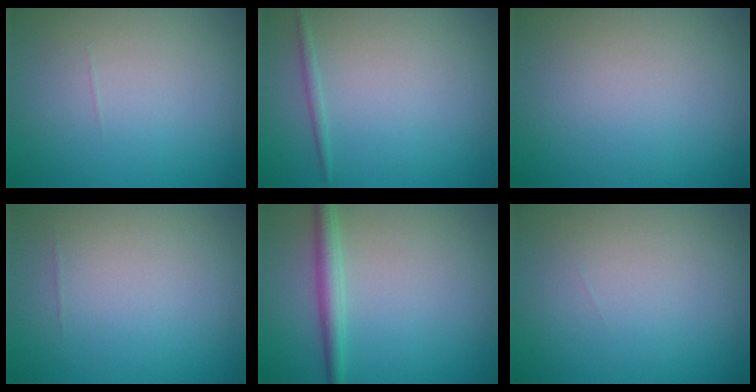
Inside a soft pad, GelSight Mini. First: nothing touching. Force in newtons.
{"total": 0.7, "press": 0.7, "slide": 0.0}
{"total": 0.0}
{"total": 0.0}
{"total": 2.3, "press": 2.3, "slide": 0.0}
{"total": 0.0}